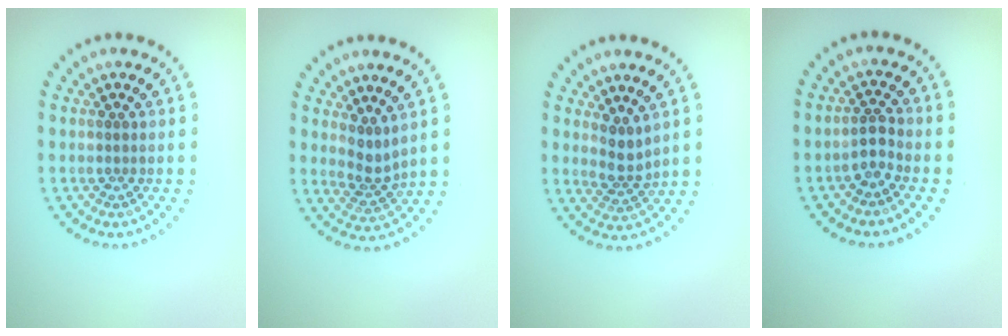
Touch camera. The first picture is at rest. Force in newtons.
{"total": 2.3, "press": 1.6, "slide": 1.6}
{"total": 2.3, "press": 1.7, "slide": 1.6}
{"total": 1.8, "press": 1.4, "slide": 1.1}